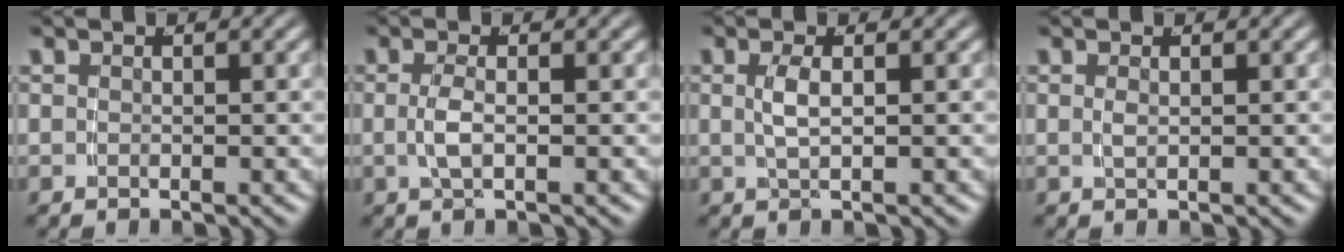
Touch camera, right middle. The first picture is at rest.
{"total": 1.7, "force": [-0.3, -0.2, 1.6], "torque": [-0.038, -0.005, 0.001]}
{"total": 1.7, "force": [0.1, -0.1, 1.7], "torque": [-0.040, -0.004, 0.010]}
{"total": 0.7, "force": [0.1, -0.5, 0.5], "torque": [-0.012, -0.007, 0.009]}